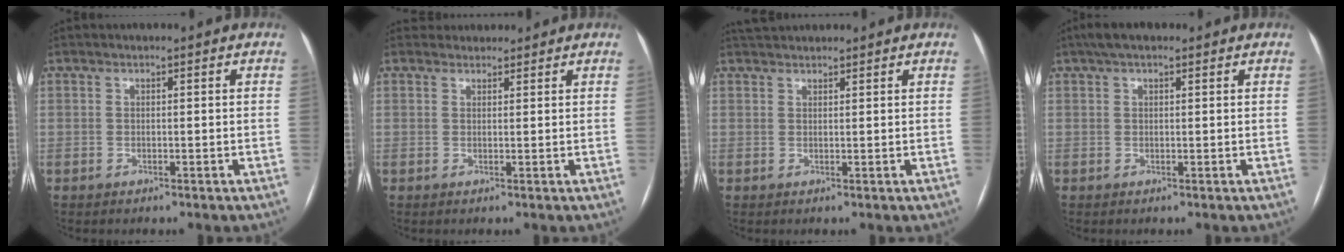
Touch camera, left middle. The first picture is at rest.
{"total": 2.7, "force": [2.5, 1.0, -0.3], "torque": [0.010, 0.020, 0.034]}
{"total": 3.1, "force": [3.0, 0.5, 0.7], "torque": [-0.011, 0.033, 0.054]}
{"total": 3.9, "force": [2.7, 1.4, 2.5], "torque": [-0.048, 0.031, 0.046]}